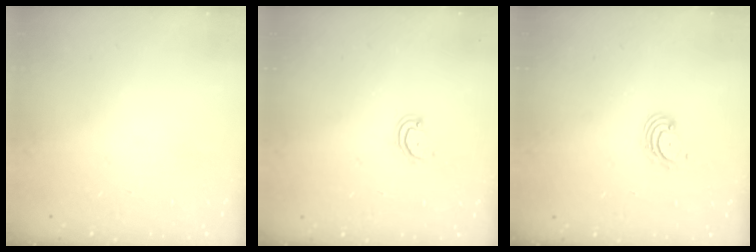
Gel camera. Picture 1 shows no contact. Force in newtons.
{"total": 3.3, "press": 3.3, "slide": 0.3}
{"total": 4.0, "press": 4.0, "slide": 0.5}